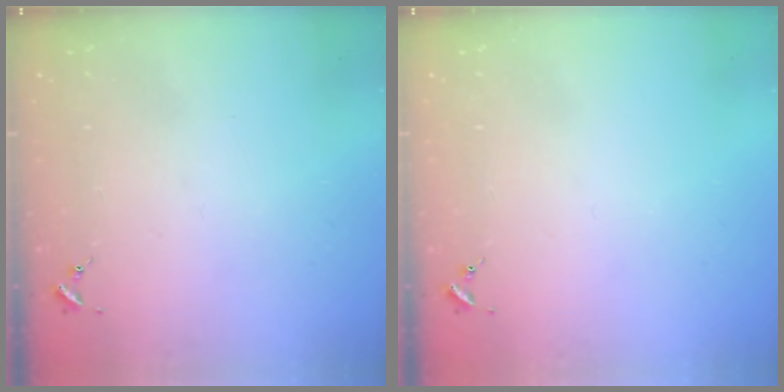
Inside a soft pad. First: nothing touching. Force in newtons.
{"total": 0.0}